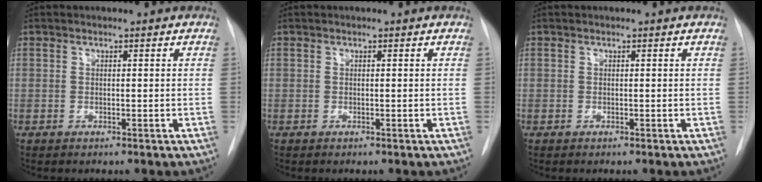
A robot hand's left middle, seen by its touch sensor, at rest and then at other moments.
{"total": 0.0}
{"total": 0.0}